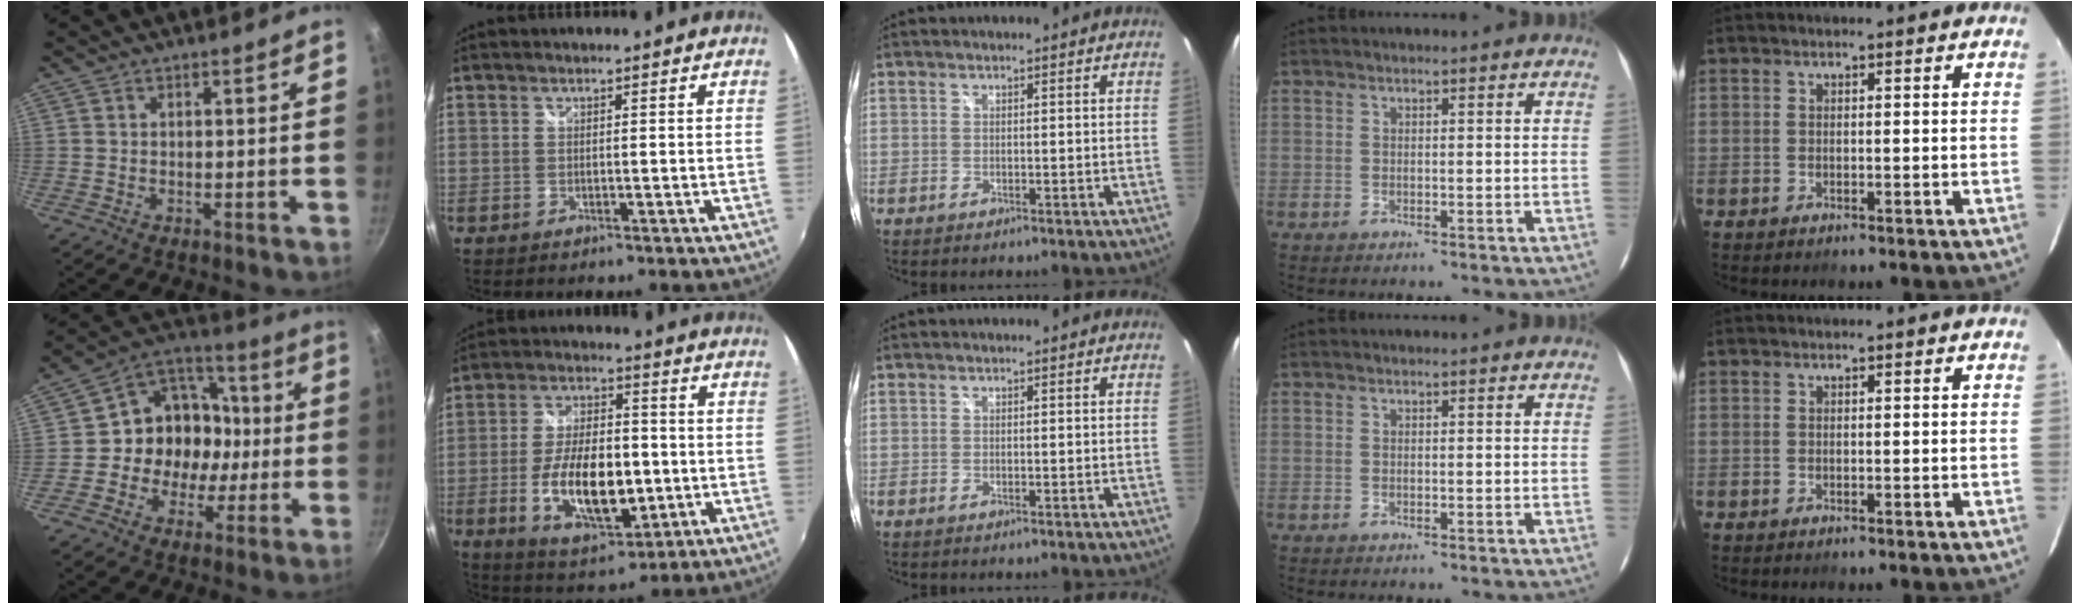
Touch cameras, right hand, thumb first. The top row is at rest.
{"thumb": {"total": 15.1, "force": [-1.4, 13.0, 7.6], "torque": [-0.076, 0.040, -0.035]}, "index": {"total": 15.3, "force": [-3.0, 7.3, 13.1], "torque": [-0.250, -0.009, -0.039]}}